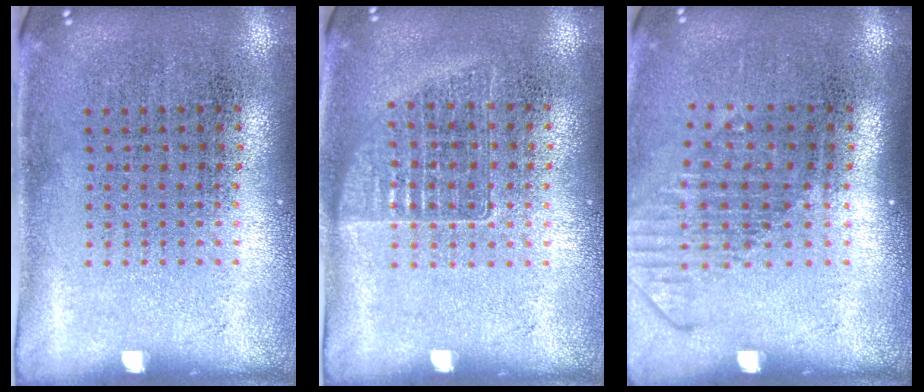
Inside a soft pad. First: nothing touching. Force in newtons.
{"total": 1.0, "press": 0.9, "slide": 0.3}
{"total": 1.5, "press": 1.1, "slide": 0.9}